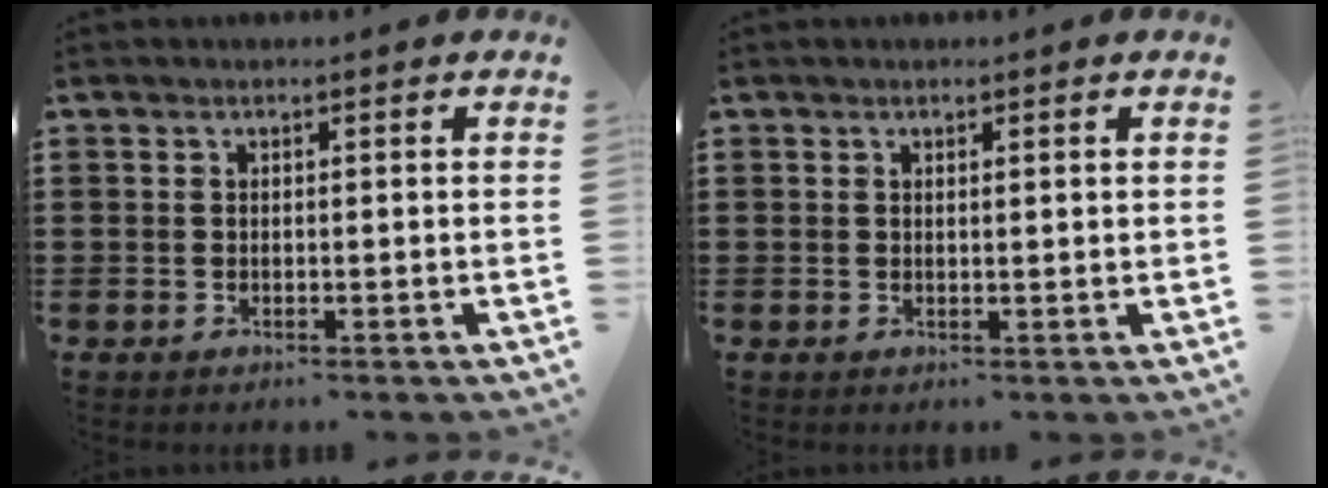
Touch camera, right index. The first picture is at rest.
{"total": 0.6, "force": [0.4, 0.1, 0.5], "torque": [-0.010, 0.001, 0.007]}